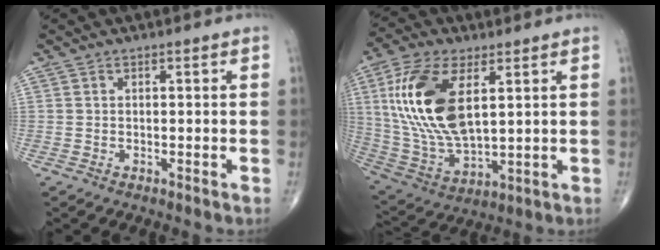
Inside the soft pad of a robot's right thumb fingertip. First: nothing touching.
{"total": 19.1, "force": [4.9, 9.2, 16.0], "torque": [-0.327, -0.019, 0.099]}